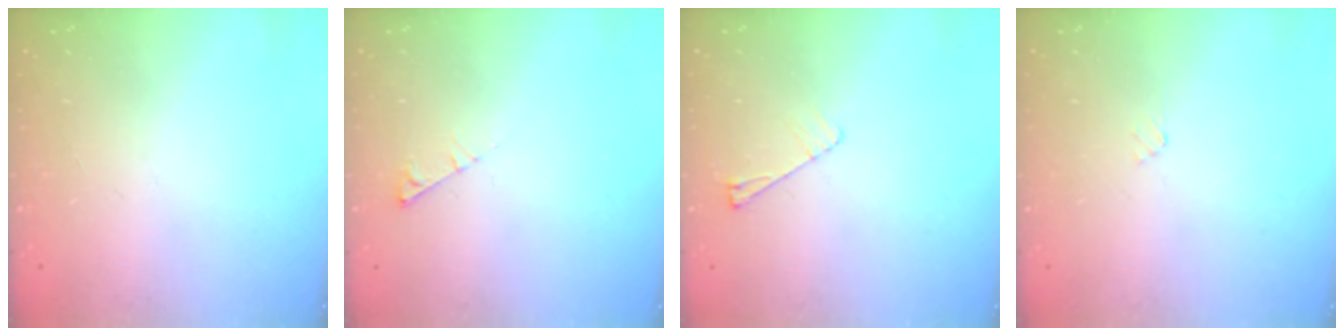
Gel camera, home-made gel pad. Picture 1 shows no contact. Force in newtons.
{"total": 3.1, "press": 3.0, "slide": 0.4}
{"total": 4.8, "press": 4.7, "slide": 0.8}
{"total": 2.4, "press": 2.3, "slide": 0.4}